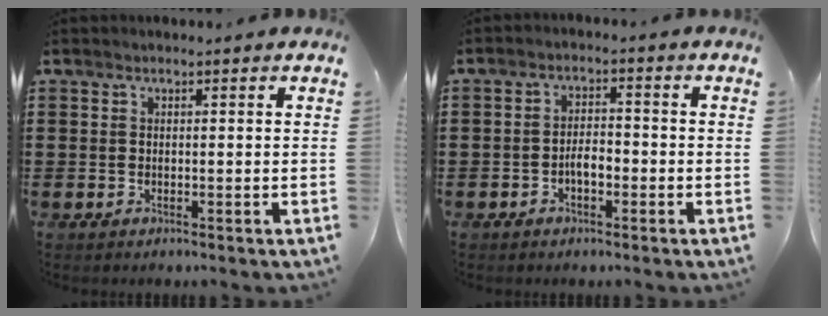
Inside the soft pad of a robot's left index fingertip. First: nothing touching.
{"total": 3.1, "force": [-1.3, 1.2, 2.6], "torque": [-0.047, 0.006, -0.024]}